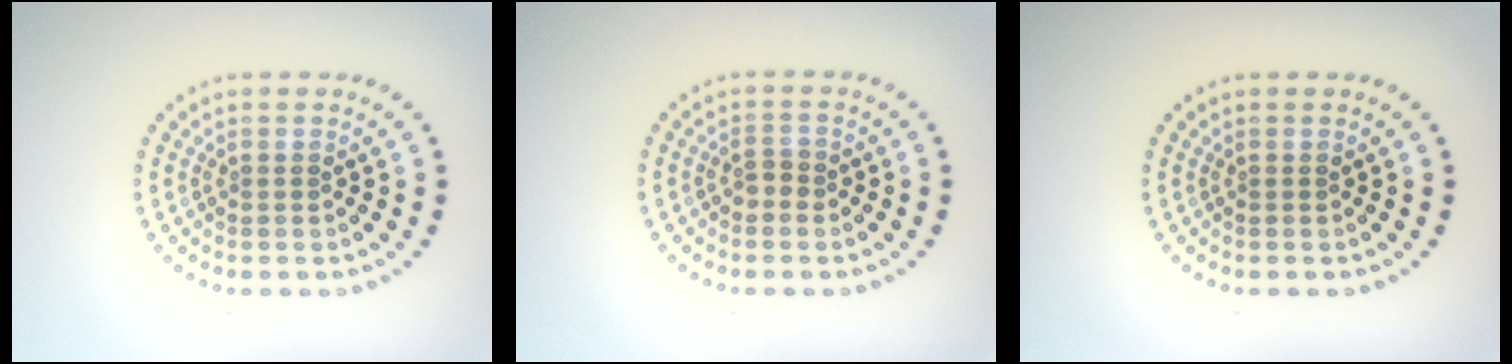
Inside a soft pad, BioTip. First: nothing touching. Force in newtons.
{"total": 1.2, "press": 1.1, "slide": 0.5}
{"total": 0.0}